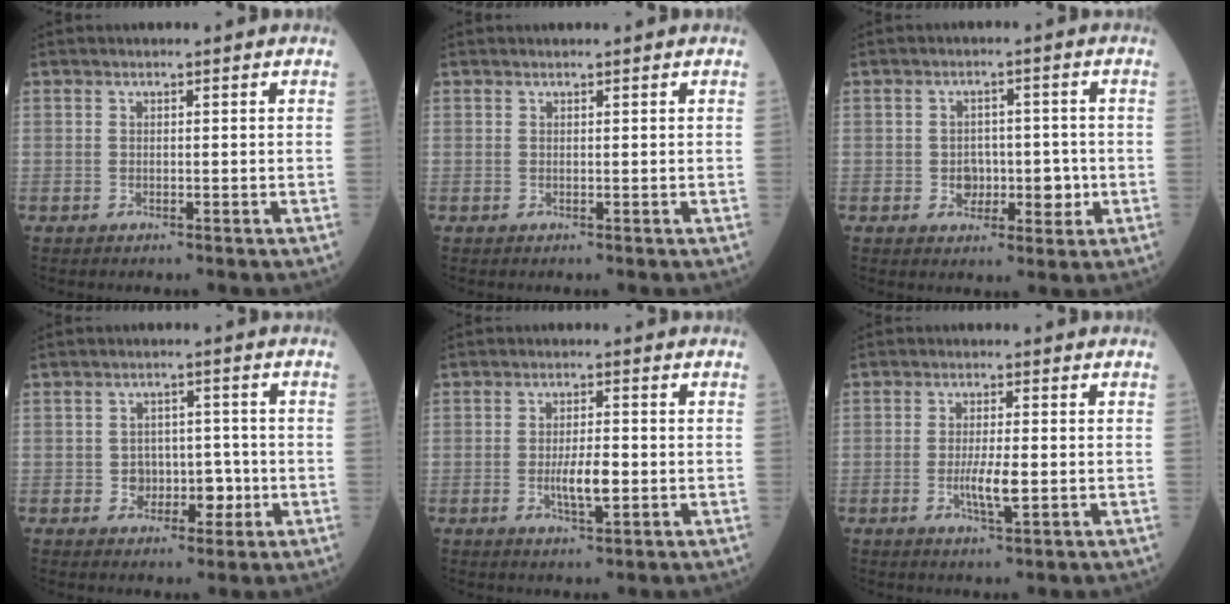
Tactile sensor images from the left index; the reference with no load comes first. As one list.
[{"total": 0.9, "force": [0.9, 0.1, 0.2], "torque": [-0.001, 0.008, 0.015]}, {"total": 4.6, "force": [-1.0, 3.2, 3.2], "torque": [-0.030, 0.008, -0.009]}, {"total": 4.3, "force": [-1.1, 3.4, 2.3], "torque": [-0.021, 0.010, -0.013]}, {"total": 4.2, "force": [-0.9, 0.9, 4.0], "torque": [-0.071, -0.004, -0.013]}, {"total": 4.0, "force": [-0.9, 0.5, 3.8], "torque": [-0.070, -0.007, -0.013]}]